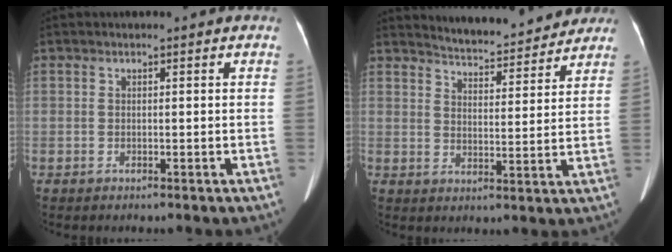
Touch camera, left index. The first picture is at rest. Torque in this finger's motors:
{"motor_torque": [0.37, -0.57, 0.02, 0.00]}